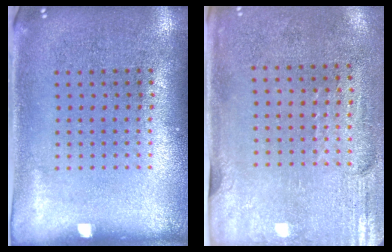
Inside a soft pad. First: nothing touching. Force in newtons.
{"total": 2.9, "press": 2.5, "slide": 1.5}